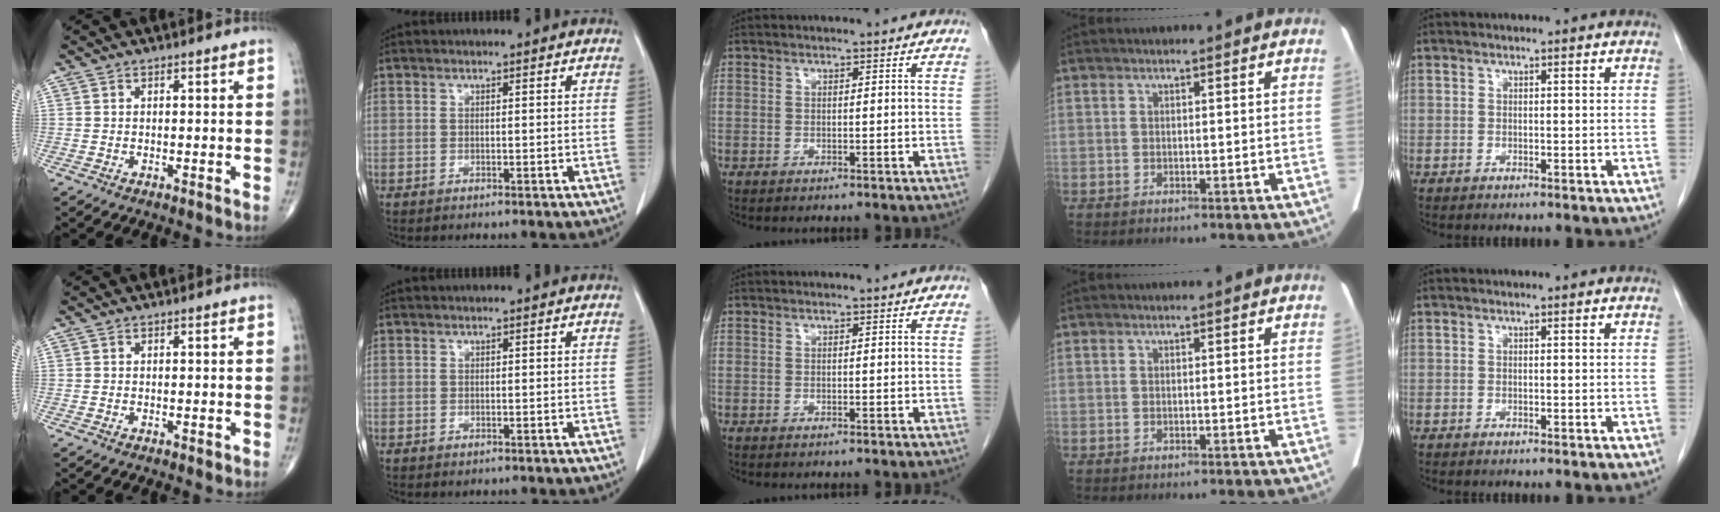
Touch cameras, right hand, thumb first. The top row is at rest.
{"thumb": {"total": 0.5, "force": [-0.2, 0.3, 0.4], "torque": [-0.004, -0.001, -0.003]}}